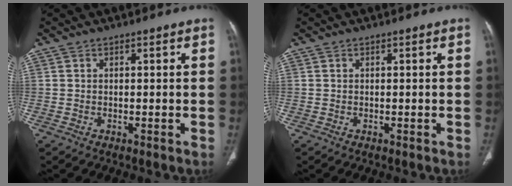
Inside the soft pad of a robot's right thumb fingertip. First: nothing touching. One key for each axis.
{"total": 0.0}